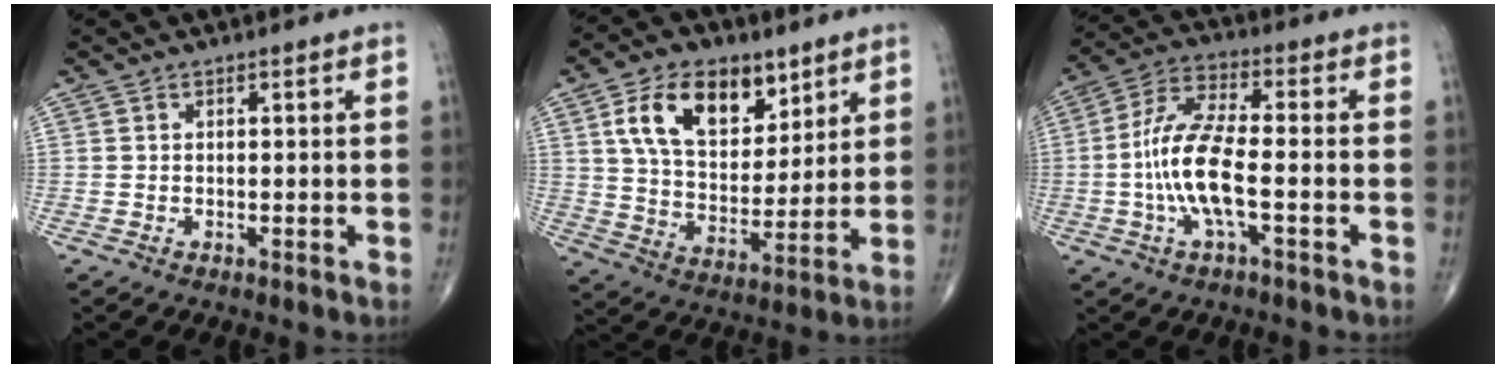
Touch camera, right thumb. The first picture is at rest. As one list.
[{"total": 16.2, "force": [7.8, 9.8, 10.3], "torque": [-0.136, -0.031, 0.146]}, {"total": 11.6, "force": [-2.3, 3.3, 10.9], "torque": [-0.239, 0.027, -0.049]}]